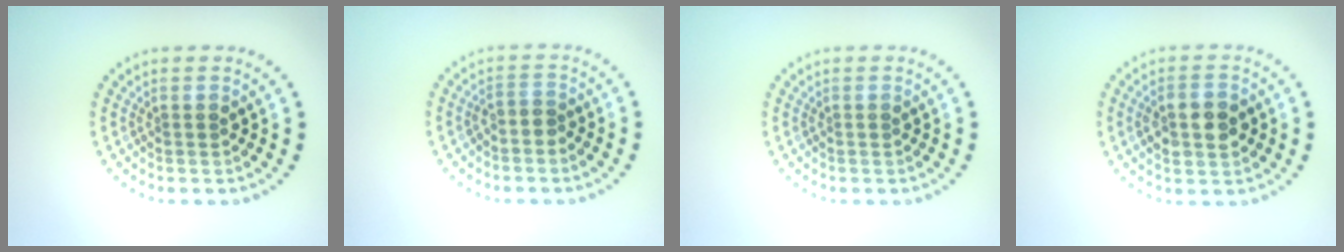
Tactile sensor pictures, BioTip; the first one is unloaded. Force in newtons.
{"total": 1.0, "press": 0.6, "slide": 0.8}
{"total": 0.0}
{"total": 3.8, "press": 3.8, "slide": 0.2}